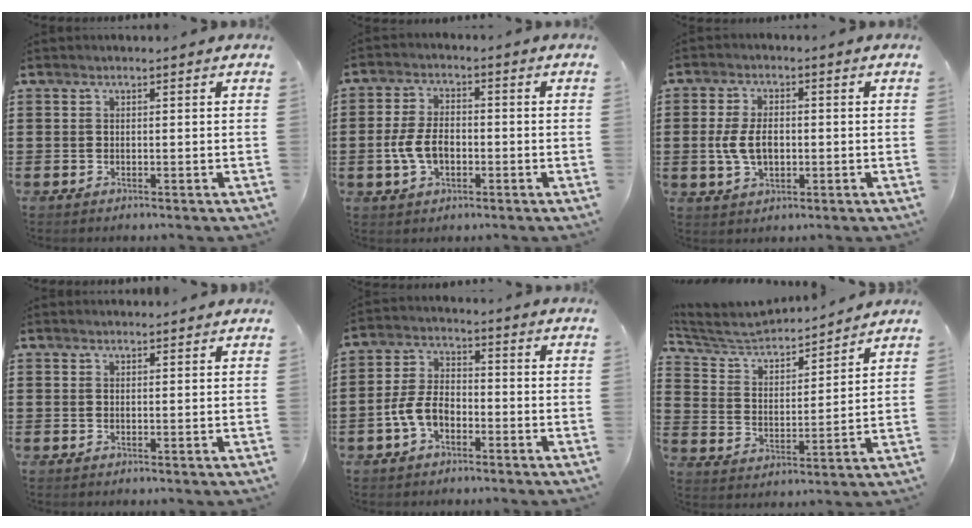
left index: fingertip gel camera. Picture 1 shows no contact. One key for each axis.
{"total": 6.0, "fx": -1.4, "fy": 3.5, "fz": 4.7, "tx": -0.110, "ty": 0.001, "tz": -0.031}
{"total": 5.9, "fx": -0.4, "fy": 3.4, "fz": 4.7, "tx": -0.111, "ty": 0.002, "tz": -0.013}
{"total": 1.0, "fx": 1.0, "fy": 0.1, "fz": 0.1, "tx": -0.003, "ty": 0.000, "tz": 0.020}
{"total": 5.5, "fx": -2.4, "fy": 3.2, "fz": 3.8, "tx": -0.093, "ty": 0.003, "tz": -0.052}
{"total": 4.6, "fx": 4.3, "fy": 1.3, "fz": 1.1, "tx": -0.048, "ty": -0.030, "tz": 0.067}